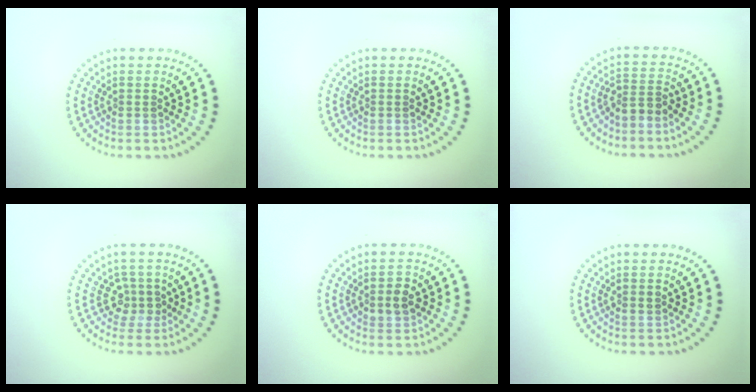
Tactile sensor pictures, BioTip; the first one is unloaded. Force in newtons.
{"total": 0.0}
{"total": 2.3, "press": 1.7, "slide": 1.5}
{"total": 2.1, "press": 1.6, "slide": 1.3}
{"total": 2.0, "press": 2.0, "slide": 0.2}
{"total": 0.9, "press": 0.9, "slide": 0.1}